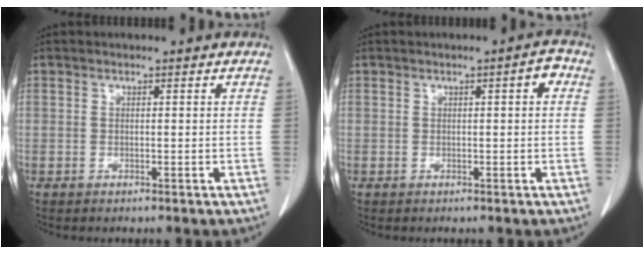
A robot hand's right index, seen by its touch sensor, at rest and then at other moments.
{"total": 2.2, "force": [0.5, 0.5, 2.0], "torque": [-0.025, 0.007, 0.005]}